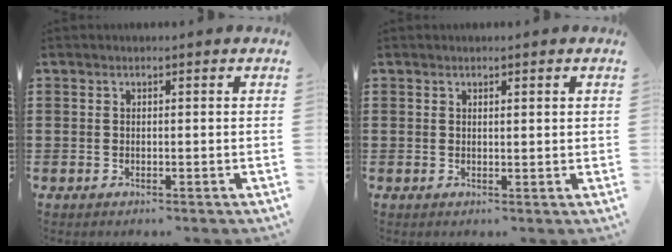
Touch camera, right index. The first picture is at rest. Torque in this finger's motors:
{"motor_torque": [-0.45, 0.21, 0.00, -0.01]}